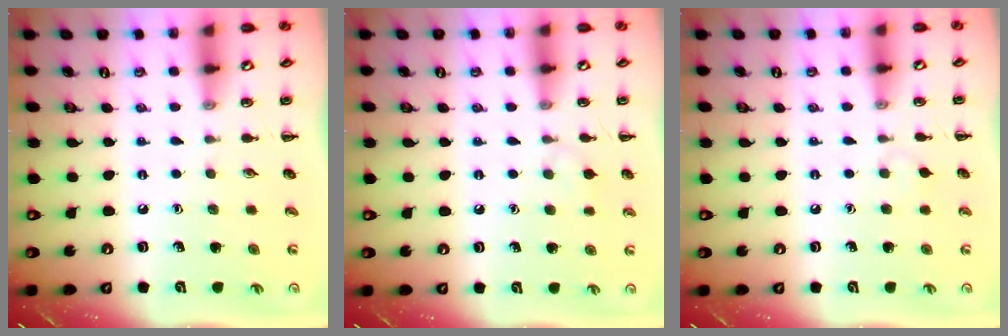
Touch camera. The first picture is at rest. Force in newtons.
{"total": 5.6, "press": 5.4, "slide": 1.7}
{"total": 2.8, "press": 2.6, "slide": 1.1}